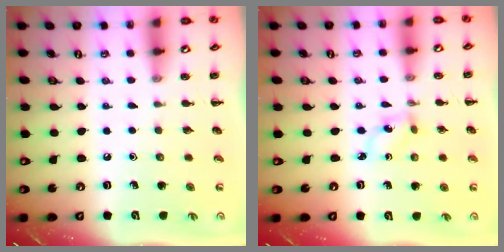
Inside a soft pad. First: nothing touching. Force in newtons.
{"total": 1.9, "press": 1.8, "slide": 0.7}